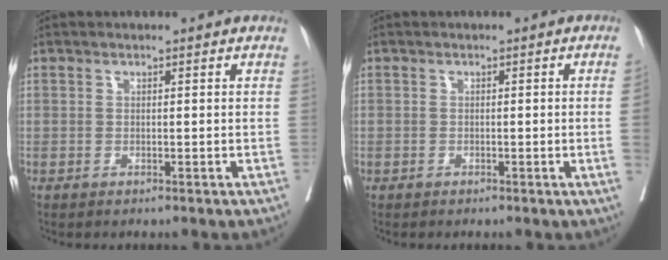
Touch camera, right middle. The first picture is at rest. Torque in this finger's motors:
{"motor_torque": [0.86, -0.80, -0.51, -0.21]}